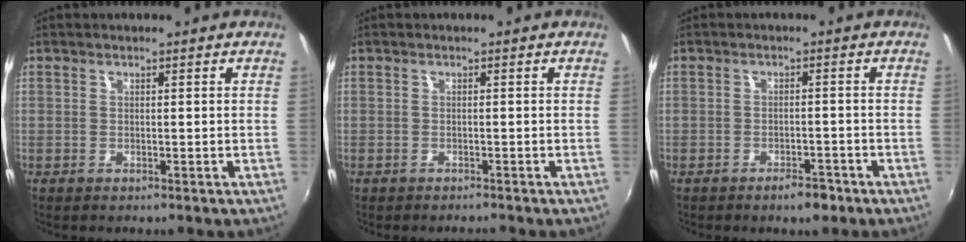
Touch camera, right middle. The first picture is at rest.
{"total": 1.1, "force": [-1.1, 0.2, 0.1], "torque": [-0.009, -0.004, -0.019]}
{"total": 3.2, "force": [-2.4, 1.3, 1.7], "torque": [-0.033, 0.000, -0.032]}